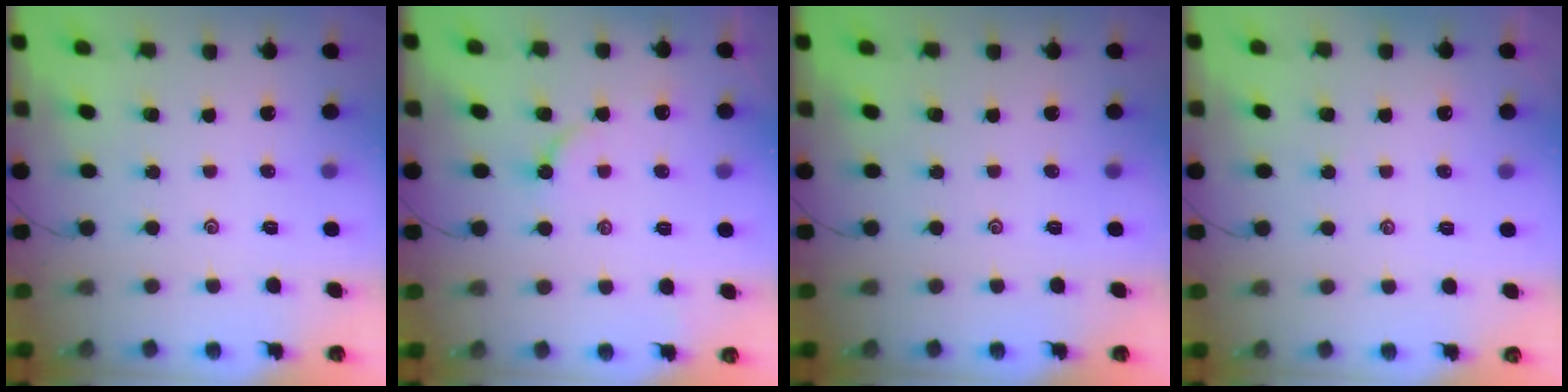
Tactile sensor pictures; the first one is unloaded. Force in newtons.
{"total": 3.7, "press": 3.7, "slide": 0.4}
{"total": 0.0}
{"total": 1.7, "press": 1.6, "slide": 0.4}